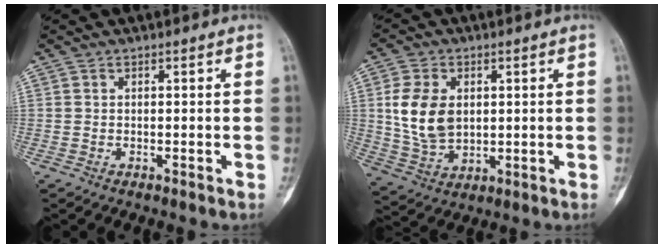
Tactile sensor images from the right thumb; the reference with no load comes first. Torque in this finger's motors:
{"motor_torque": [0.97, 1.57, 0.68, -0.65, 0.37]}